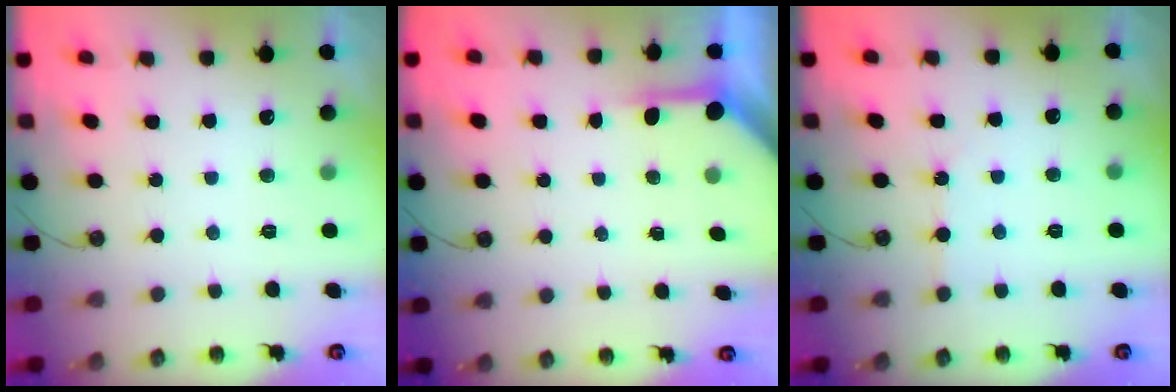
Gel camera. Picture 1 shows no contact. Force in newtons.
{"total": 3.9, "press": 3.9, "slide": 0.5}
{"total": 1.4, "press": 1.3, "slide": 0.3}